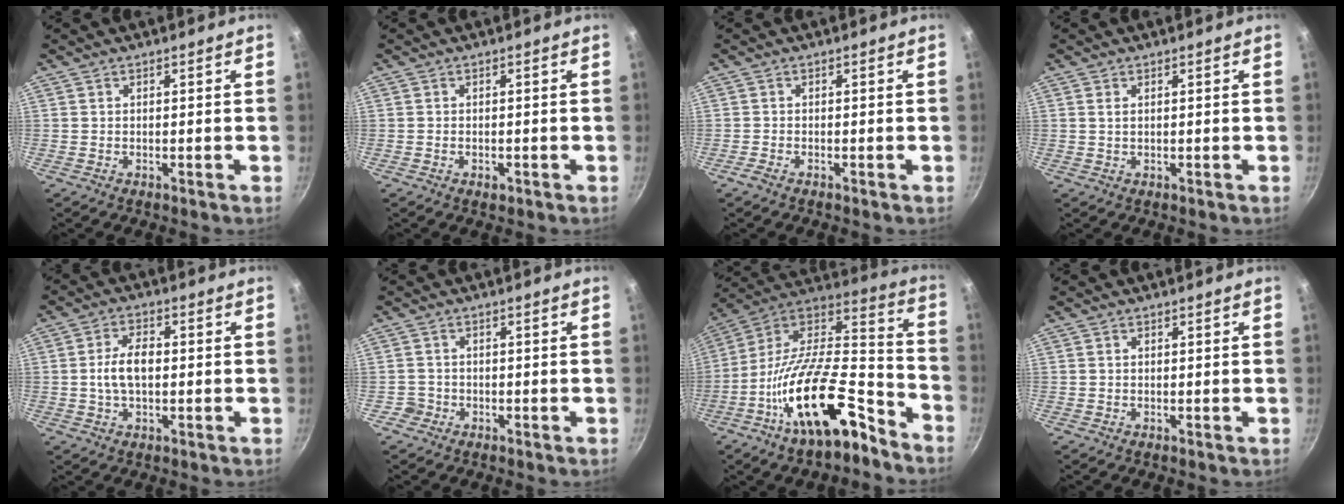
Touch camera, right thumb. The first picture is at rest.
{"total": 1.3, "force": [-0.6, 0.8, 0.8], "torque": [-0.013, 0.001, -0.010]}
{"total": 1.2, "force": [-0.9, 0.3, 0.7], "torque": [-0.026, 0.006, -0.023]}
{"total": 4.2, "force": [0.9, 2.7, 3.0], "torque": [-0.053, 0.001, 0.018]}
{"total": 6.7, "force": [-0.2, 3.8, 5.6], "torque": [-0.096, 0.015, -0.007]}
{"total": 2.1, "force": [-0.9, 1.9, 0.0], "torque": [0.012, 0.020, -0.012]}
{"total": 23.6, "force": [-13.0, 9.2, 17.4], "torque": [-0.253, 0.093, -0.232]}
{"total": 0.0}